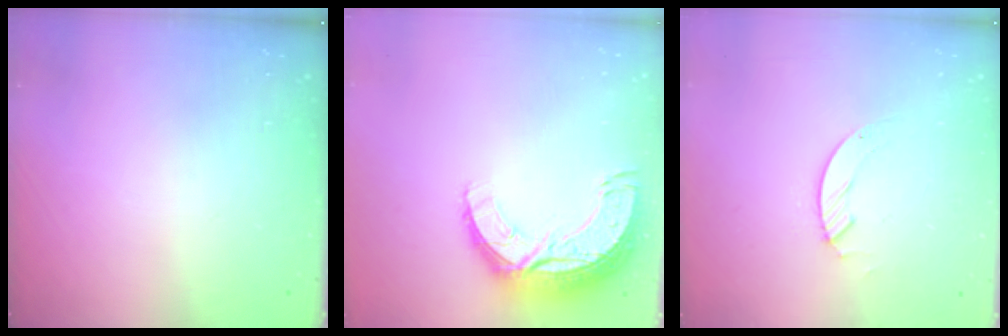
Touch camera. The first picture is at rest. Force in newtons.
{"total": 12.7, "press": 12.6, "slide": 0.9}
{"total": 2.1, "press": 2.1, "slide": 0.2}